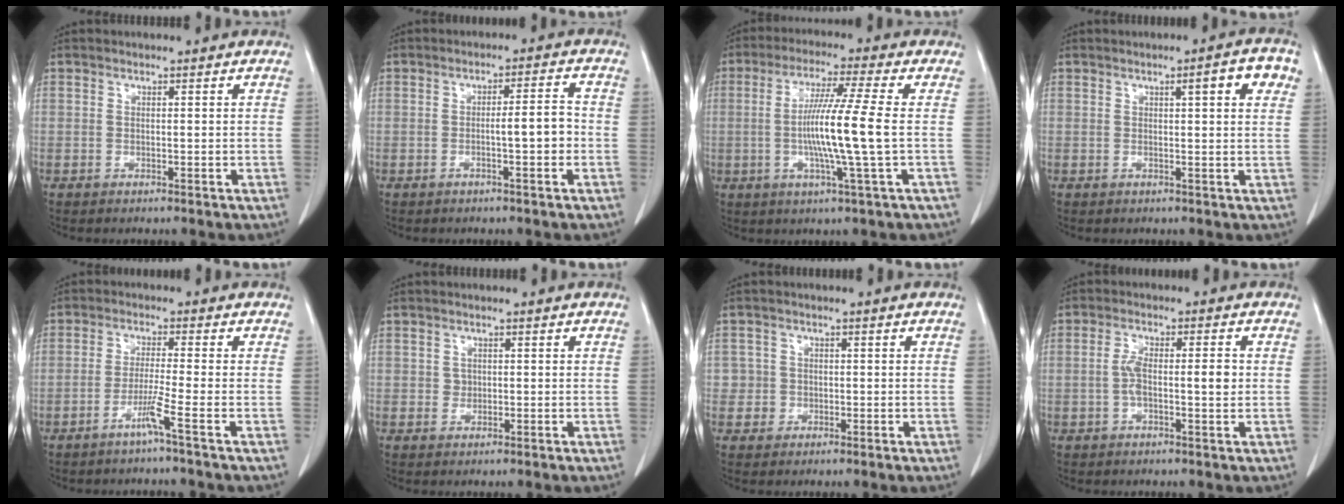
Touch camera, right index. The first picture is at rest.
{"total": 4.2, "force": [-1.1, 0.2, 4.0], "torque": [-0.054, 0.008, -0.019]}
{"total": 10.7, "force": [-0.7, -1.6, 10.6], "torque": [-0.199, -0.009, -0.017]}
{"total": 5.0, "force": [1.9, 0.3, 4.7], "torque": [-0.055, 0.006, 0.019]}
{"total": 3.7, "force": [-2.2, -1.3, 2.7], "torque": [-0.055, -0.006, -0.050]}
{"total": 1.2, "force": [0.1, 1.1, 0.4], "torque": [-0.005, 0.002, 0.004]}
{"total": 2.4, "force": [-0.3, 2.3, -0.4], "torque": [0.024, 0.010, -0.011]}
{"total": 5.2, "force": [-0.3, 1.4, 5.0], "torque": [-0.094, 0.014, -0.005]}